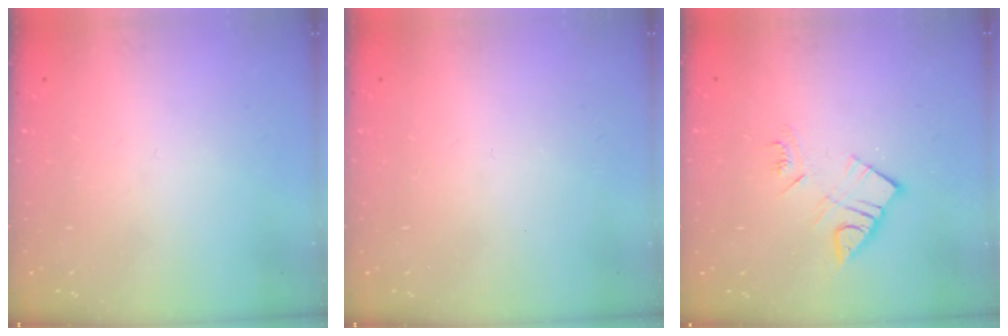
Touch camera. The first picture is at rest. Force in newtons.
{"total": 1.6, "press": 1.6, "slide": 0.1}
{"total": 8.9, "press": 8.9, "slide": 0.5}